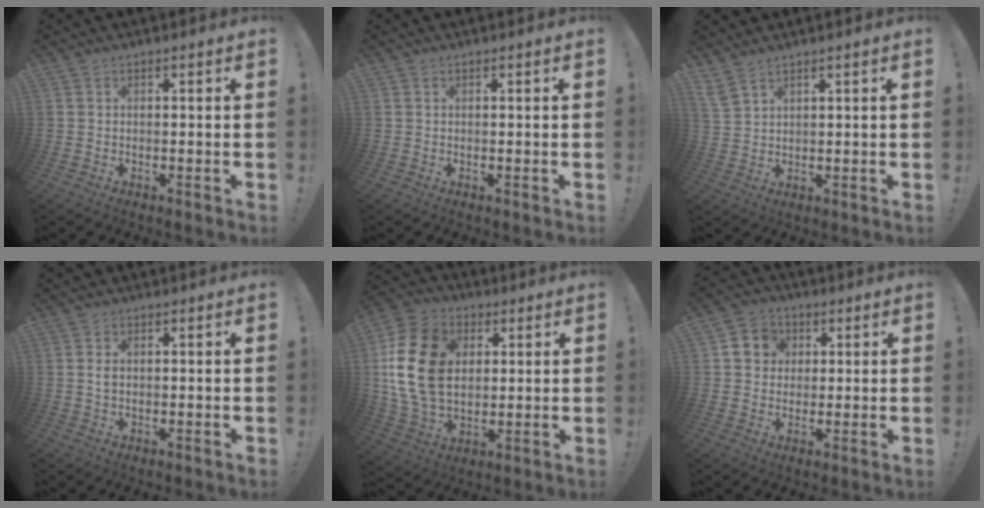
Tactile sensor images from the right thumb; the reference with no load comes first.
{"total": 0.0}
{"total": 4.7, "force": [3.9, 1.5, 2.1], "torque": [-0.048, -0.016, 0.078]}
{"total": 1.5, "force": [0.1, 1.1, 1.0], "torque": [-0.020, 0.004, 0.001]}
{"total": 21.0, "force": [3.6, 15.7, 13.4], "torque": [-0.246, 0.003, 0.070]}
{"total": 7.5, "force": [1.7, 7.1, 2.0], "torque": [-0.025, -0.004, 0.036]}